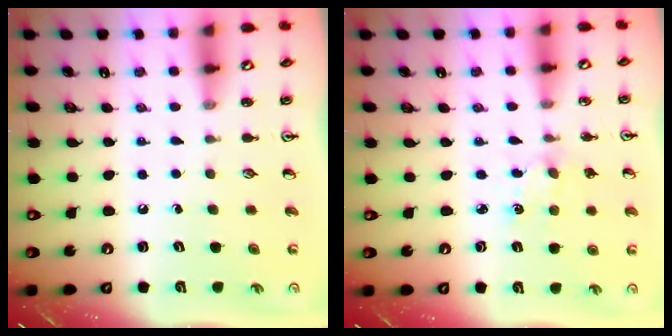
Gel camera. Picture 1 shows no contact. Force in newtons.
{"total": 2.7, "press": 2.7, "slide": 0.4}